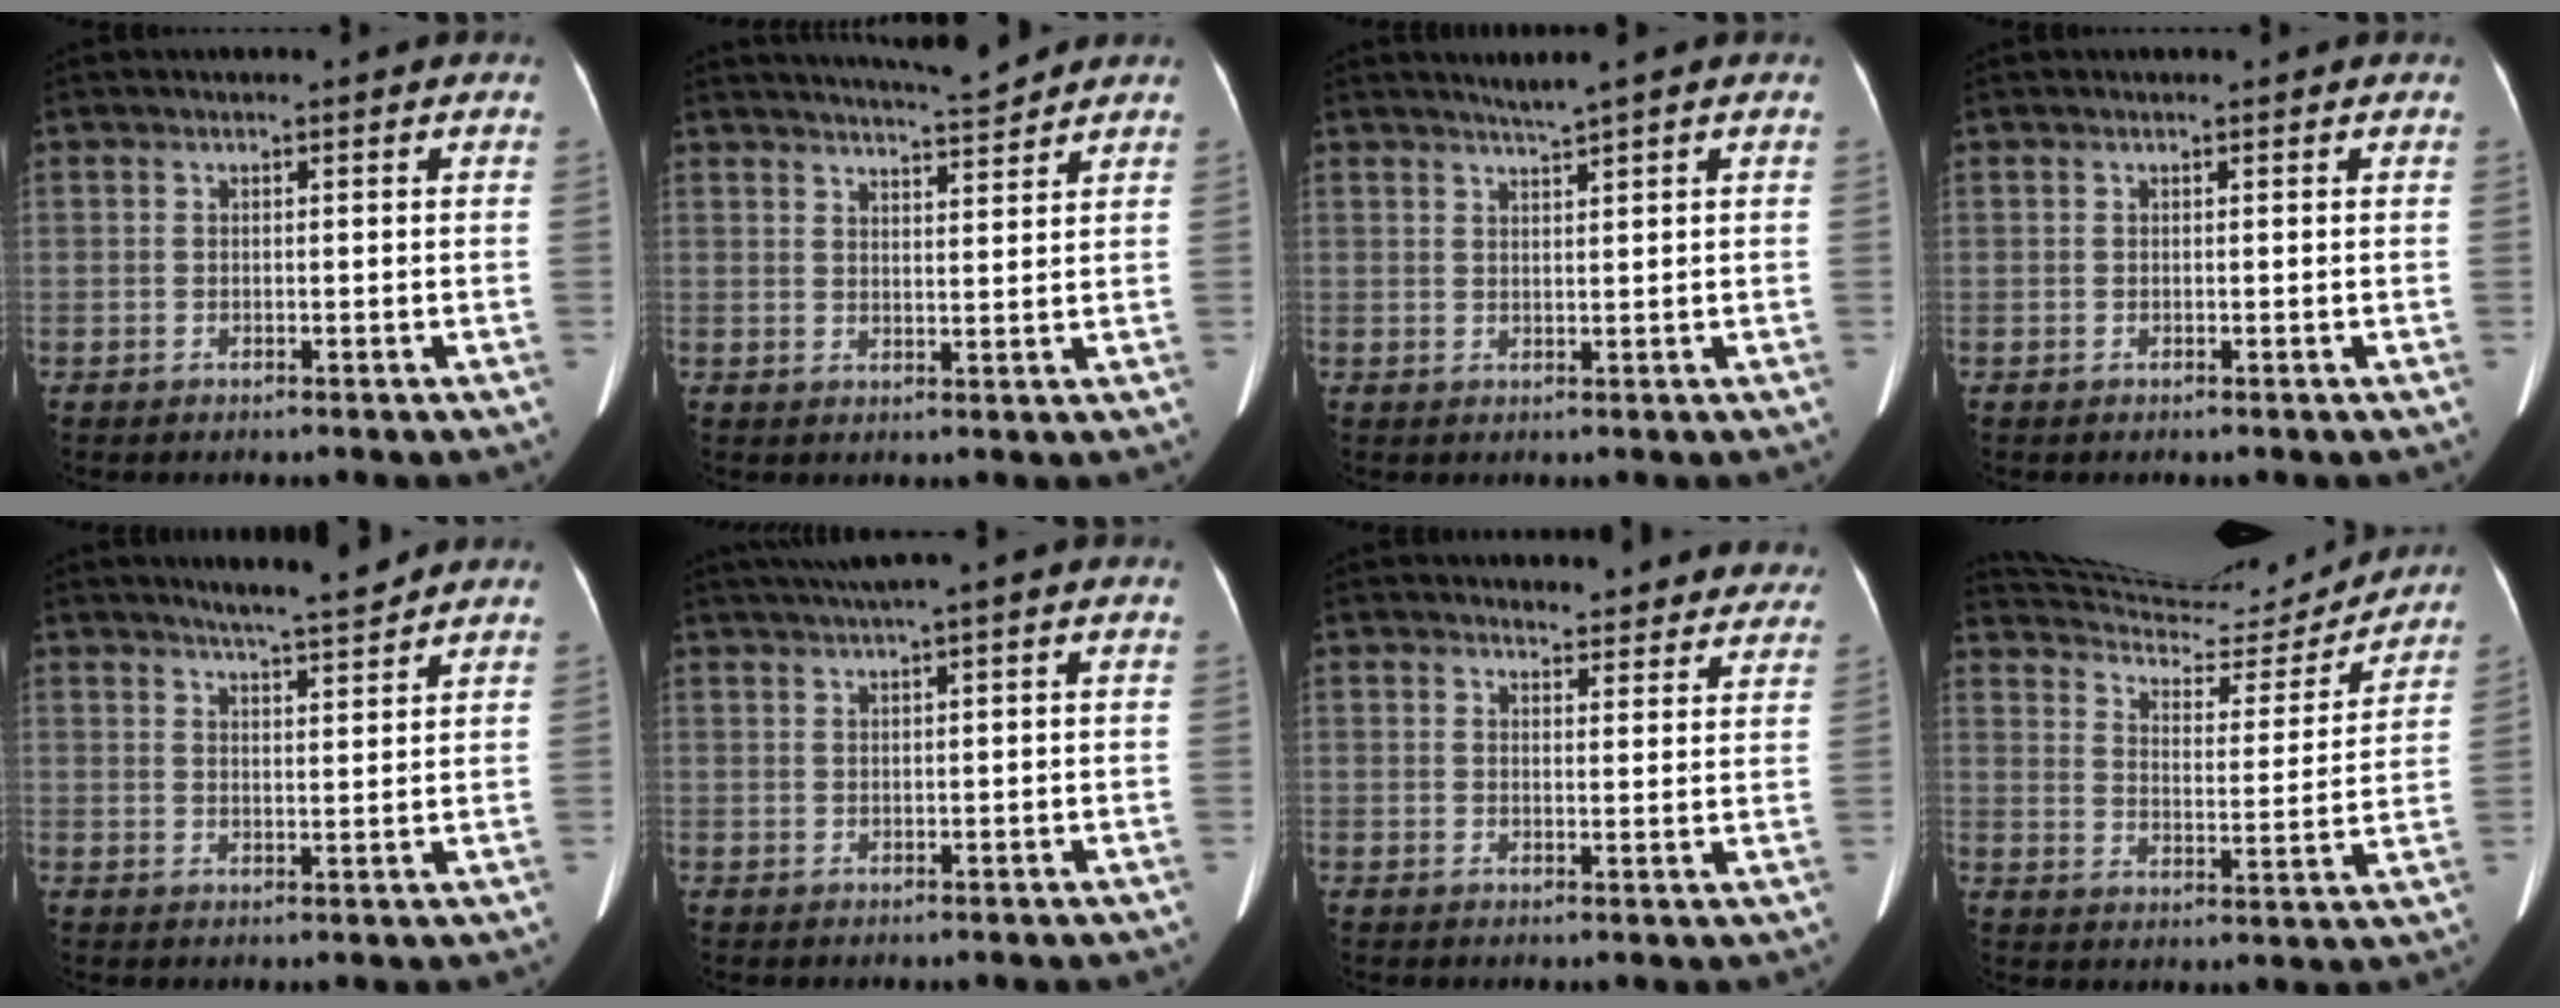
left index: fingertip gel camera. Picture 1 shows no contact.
{"total": 6.0, "force": [5.8, -0.8, 1.3], "torque": [-0.028, -0.001, 0.088]}
{"total": 2.1, "force": [1.7, -0.9, 0.8], "torque": [-0.017, -0.002, 0.035]}
{"total": 0.0}
{"total": 5.7, "force": [5.2, -0.4, 2.2], "torque": [-0.043, -0.003, 0.083]}
{"total": 4.1, "force": [2.6, -0.8, 3.0], "torque": [-0.059, 0.020, 0.052]}
{"total": 9.3, "force": [8.9, 2.6, 1.1], "torque": [0.024, -0.007, 0.081]}
{"total": 18.4, "force": [17.8, 2.6, 4.2], "torque": [-0.067, -0.020, 0.251]}